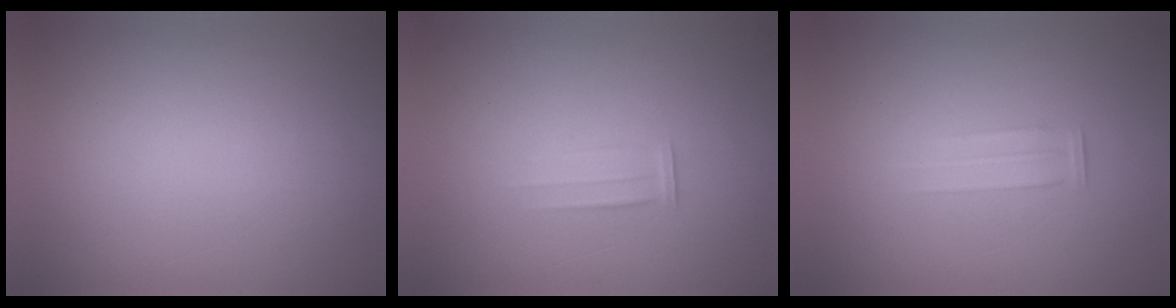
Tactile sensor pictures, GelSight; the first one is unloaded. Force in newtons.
{"total": 1.9}
{"total": 1.9}